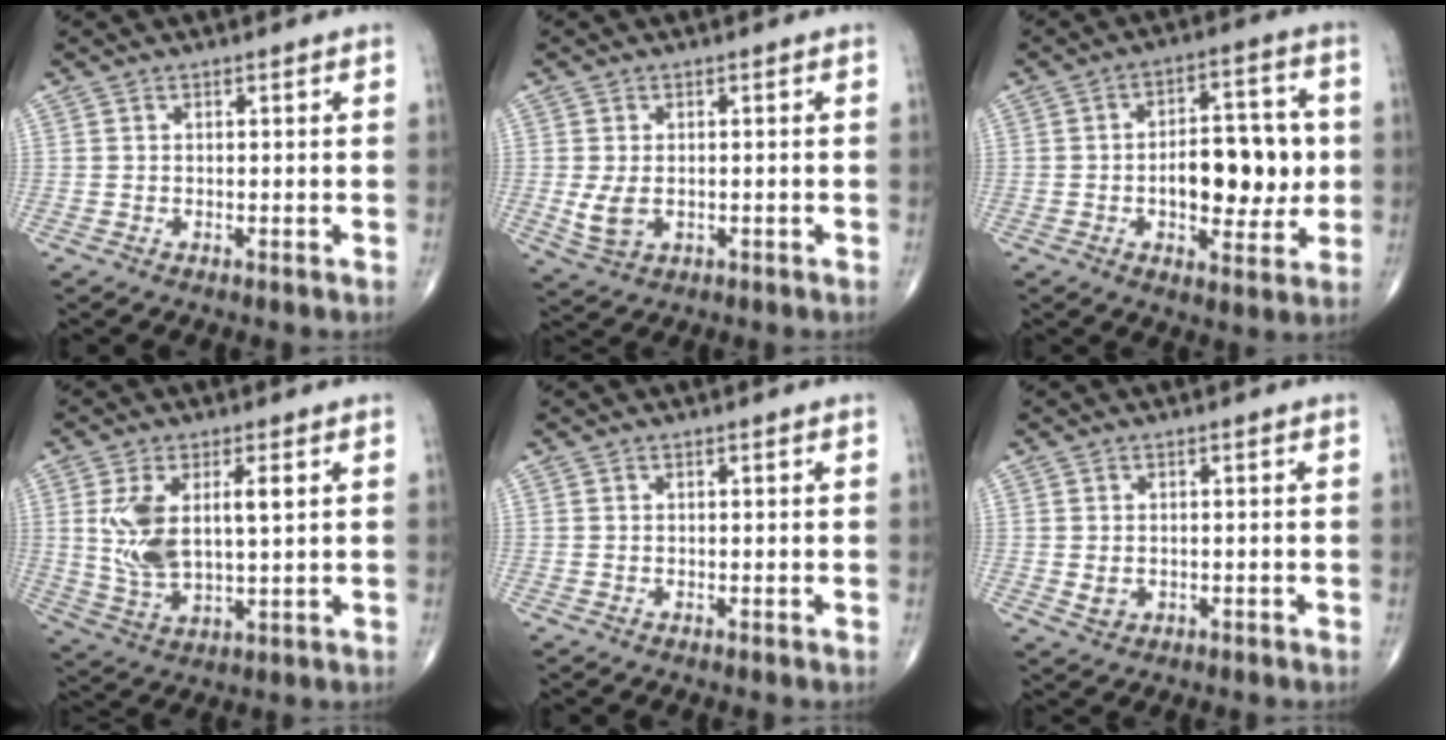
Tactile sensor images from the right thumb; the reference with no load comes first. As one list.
[{"total": 4.3, "force": [-0.5, 2.8, 3.2], "torque": [-0.065, -0.004, -0.001]}, {"total": 14.6, "force": [-0.8, 7.4, 12.6], "torque": [-0.148, 0.017, -0.010]}, {"total": 11.3, "force": [2.4, 5.0, 9.8], "torque": [-0.191, -0.012, 0.054]}, {"total": 0.0}, {"total": 2.0, "force": [-0.2, 1.6, 1.1], "torque": [-0.015, 0.000, 0.001]}]